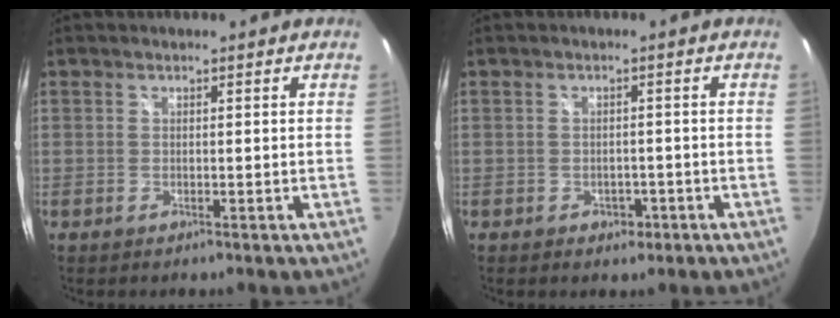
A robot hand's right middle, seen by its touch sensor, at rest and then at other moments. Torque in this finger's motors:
{"motor_torque": [0.44, -0.42, 0.09, 0.02]}